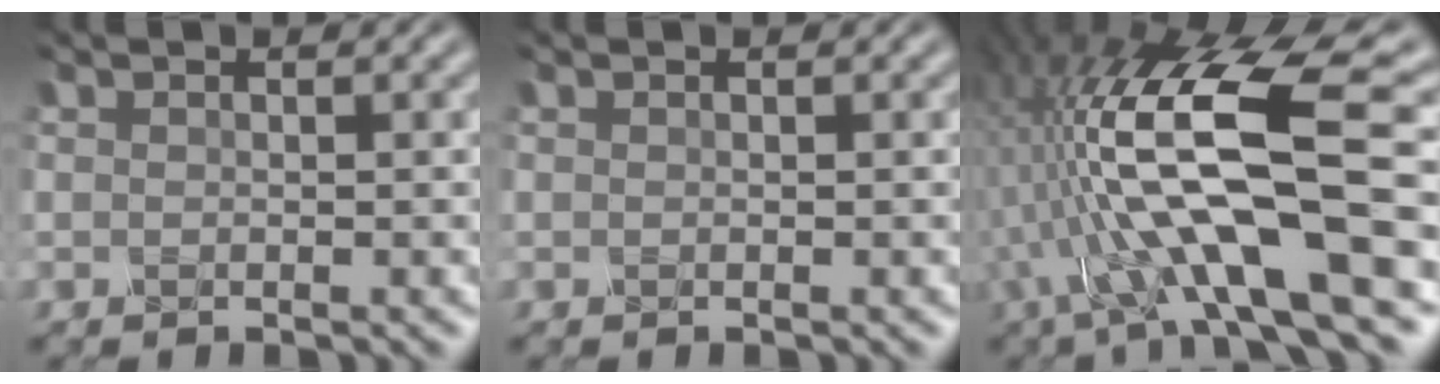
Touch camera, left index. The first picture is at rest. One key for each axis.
{"total": 0.0}
{"total": 13.6, "fx": -3.3, "fy": 3.5, "fz": 12.8, "tx": -0.232, "ty": 0.020, "tz": -0.065}